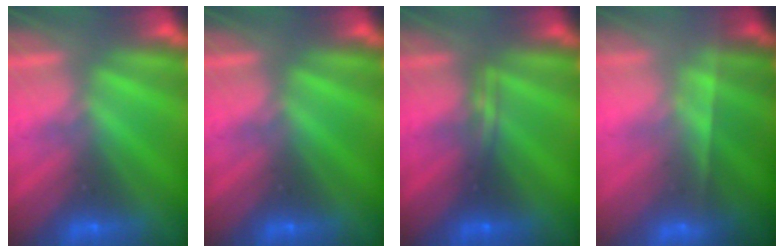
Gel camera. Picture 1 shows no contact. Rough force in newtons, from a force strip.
{"total": 0.0}
{"total": 2.2}
{"total": 7.5}